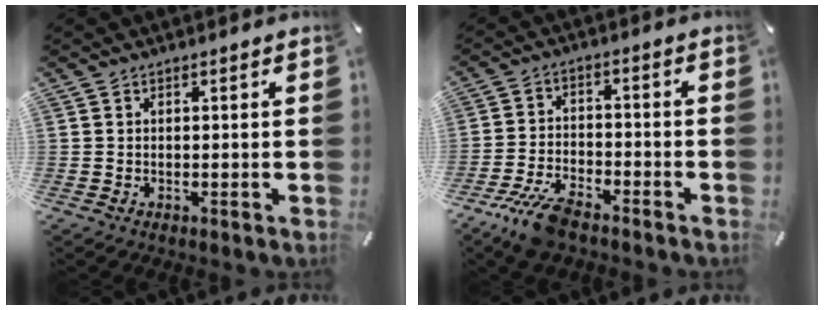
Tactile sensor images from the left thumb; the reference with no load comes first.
{"total": 9.0, "force": [-6.8, 3.0, 5.1], "torque": [-0.109, 0.025, -0.127]}